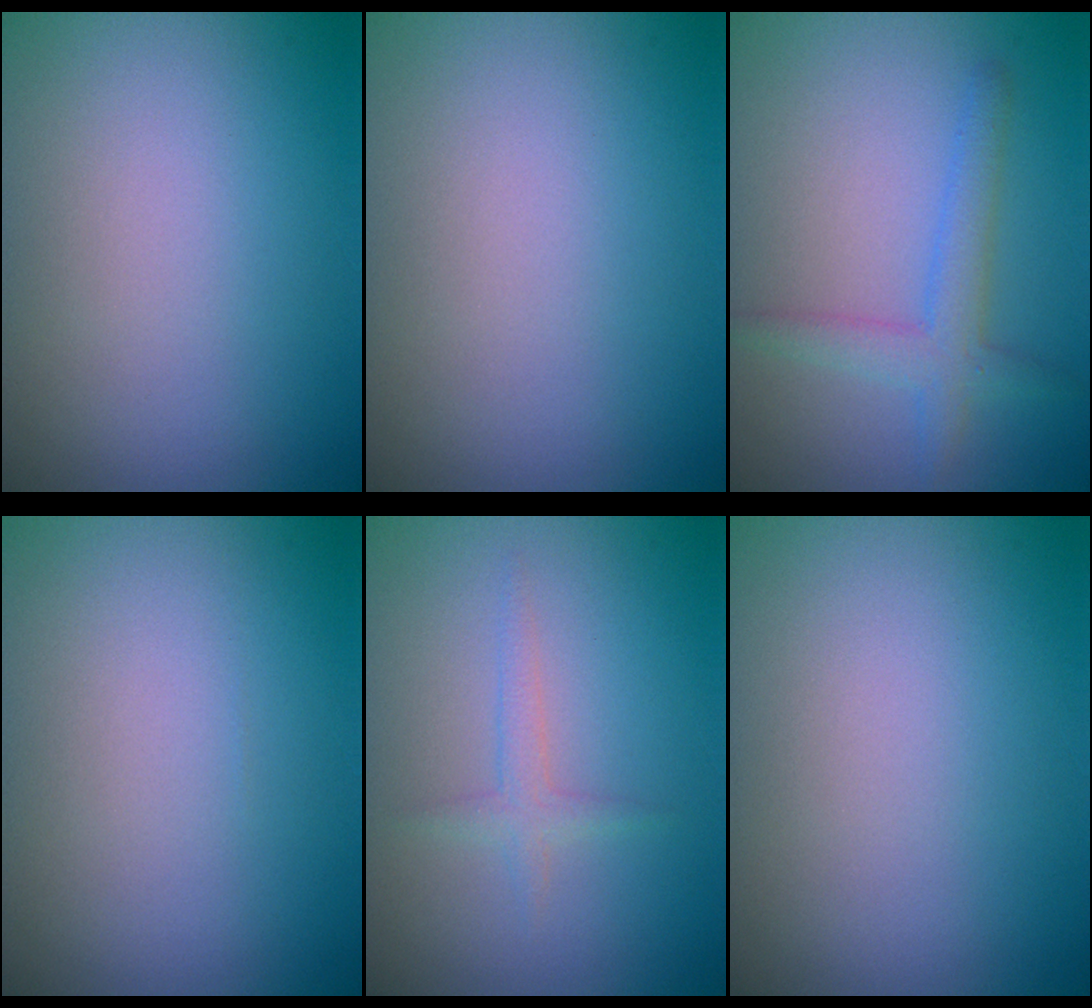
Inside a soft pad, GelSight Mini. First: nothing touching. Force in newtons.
{"total": 0.0}
{"total": 2.9, "press": 2.9, "slide": 0.1}
{"total": 0.0}
{"total": 1.3, "press": 1.3, "slide": 0.1}
{"total": 0.0}